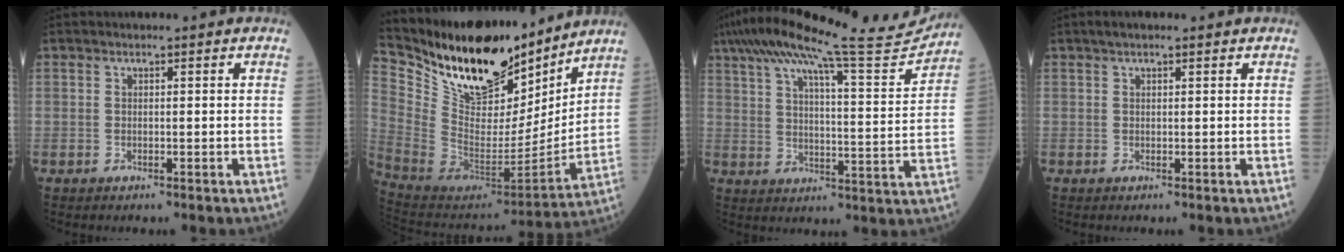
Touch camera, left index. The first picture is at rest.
{"total": 21.5, "force": [17.9, 6.5, 9.9], "torque": [-0.181, -0.016, 0.323]}
{"total": 21.0, "force": [18.8, 0.0, 9.4], "torque": [-0.160, -0.017, 0.264]}
{"total": 2.3, "force": [1.7, 0.4, 1.4], "torque": [-0.023, 0.025, 0.027]}